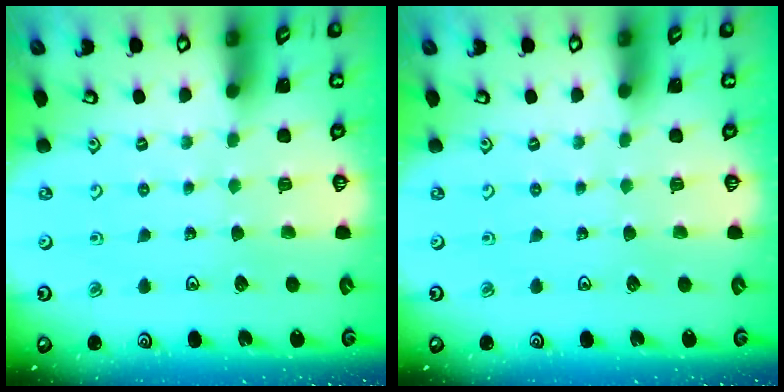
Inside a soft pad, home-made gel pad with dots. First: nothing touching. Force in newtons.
{"total": 0.0}